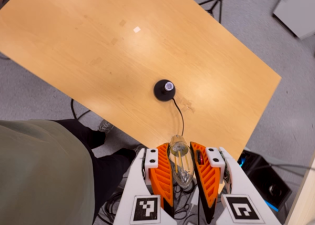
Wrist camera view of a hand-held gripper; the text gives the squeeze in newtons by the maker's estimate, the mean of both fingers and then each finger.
{"total": 23.8, "left": 25.8, "right": 21.8}